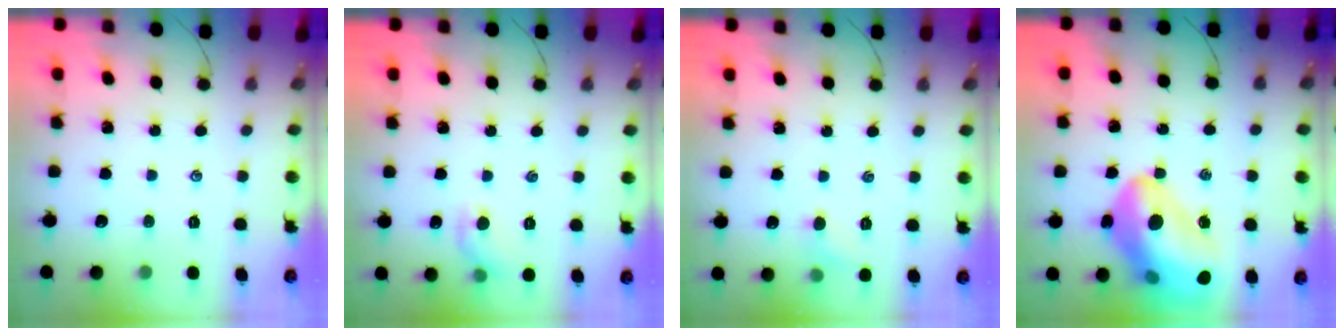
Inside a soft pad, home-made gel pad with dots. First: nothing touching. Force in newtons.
{"total": 6.5, "press": 6.4, "slide": 1.3}
{"total": 4.2, "press": 4.0, "slide": 1.3}
{"total": 24.0, "press": 23.4, "slide": 5.0}